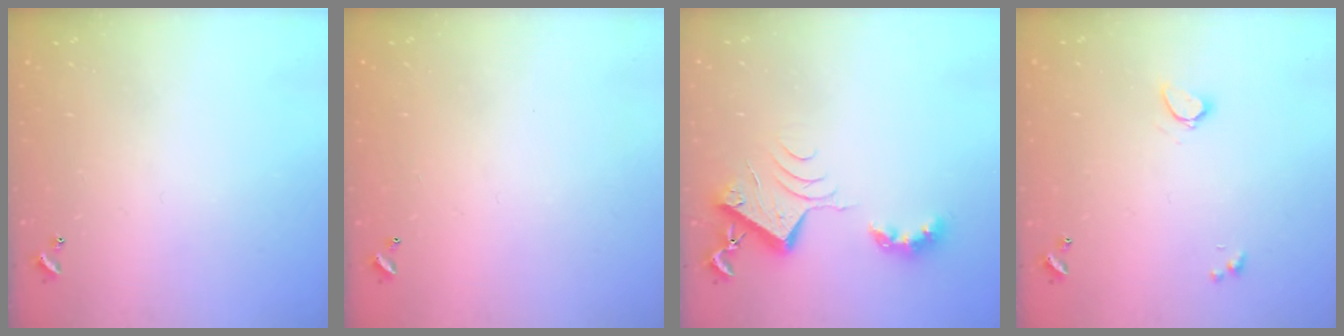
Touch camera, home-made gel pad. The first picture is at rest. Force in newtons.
{"total": 3.0, "press": 3.0, "slide": 0.1}
{"total": 8.0, "press": 8.0, "slide": 0.8}
{"total": 0.6, "press": 0.6, "slide": 0.2}